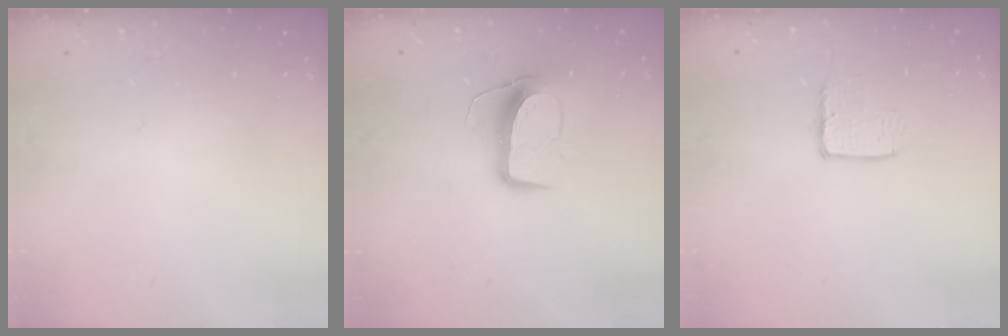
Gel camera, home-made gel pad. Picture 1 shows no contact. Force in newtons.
{"total": 9.8, "press": 9.7, "slide": 0.8}
{"total": 3.8, "press": 3.8, "slide": 0.4}